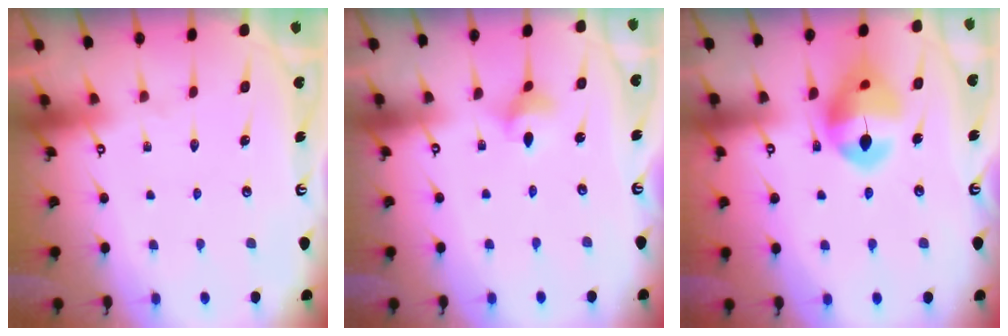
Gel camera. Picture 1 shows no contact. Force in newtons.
{"total": 3.1, "press": 3.1, "slide": 0.4}
{"total": 13.8, "press": 13.6, "slide": 2.0}